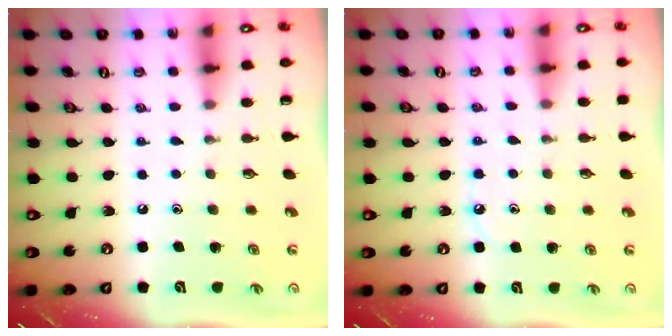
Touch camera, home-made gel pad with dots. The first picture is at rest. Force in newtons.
{"total": 4.6, "press": 4.6, "slide": 0.7}